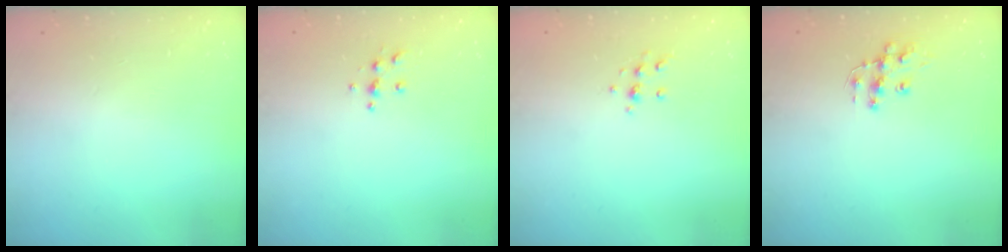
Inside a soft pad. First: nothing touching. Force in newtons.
{"total": 4.9, "press": 4.9, "slide": 0.5}
{"total": 6.2, "press": 6.2, "slide": 0.8}
{"total": 9.8, "press": 9.7, "slide": 0.5}